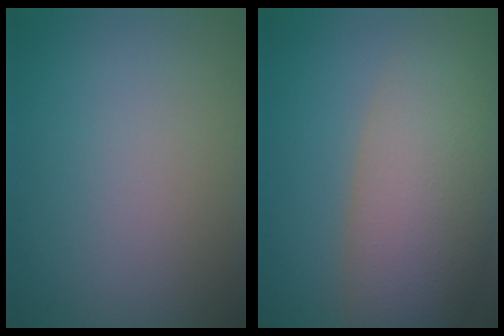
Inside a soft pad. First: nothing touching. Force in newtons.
{"total": 8.8, "press": 8.7, "slide": 0.5}